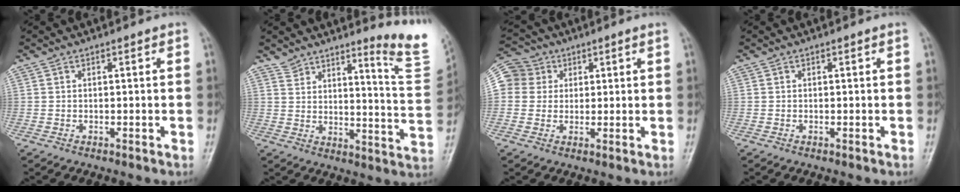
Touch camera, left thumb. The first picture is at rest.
{"total": 12.4, "force": [10.7, 1.3, 6.1], "torque": [-0.057, -0.114, 0.135]}
{"total": 8.7, "force": [2.0, 8.2, 2.1], "torque": [-0.020, 0.018, 0.029]}
{"total": 0.0}